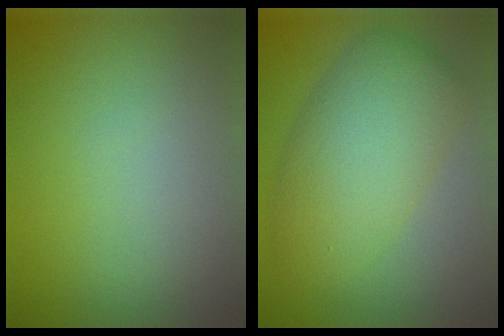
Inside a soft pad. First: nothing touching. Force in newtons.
{"total": 6.8, "press": 6.8, "slide": 0.2}